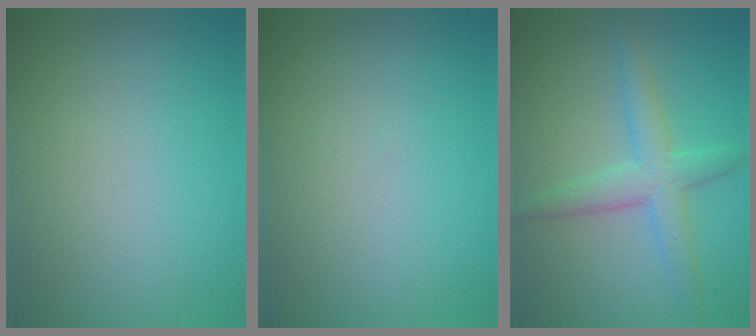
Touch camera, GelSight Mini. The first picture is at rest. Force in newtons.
{"total": 0.0}
{"total": 3.8, "press": 3.8, "slide": 0.2}